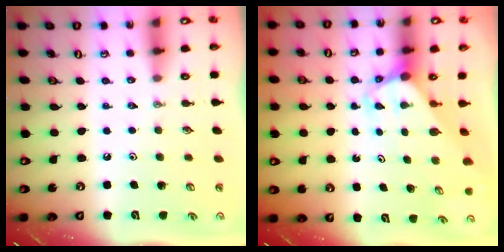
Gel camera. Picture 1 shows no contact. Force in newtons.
{"total": 3.2, "press": 3.2, "slide": 0.2}